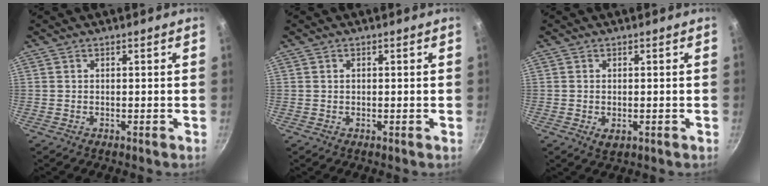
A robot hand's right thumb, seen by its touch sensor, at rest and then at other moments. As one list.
[{"total": 0.6, "force": [0.1, 0.5, 0.3], "torque": [-0.004, 0.003, 0.002]}, {"total": 2.4, "force": [-0.5, 1.5, 1.9], "torque": [-0.031, -0.007, -0.006]}]